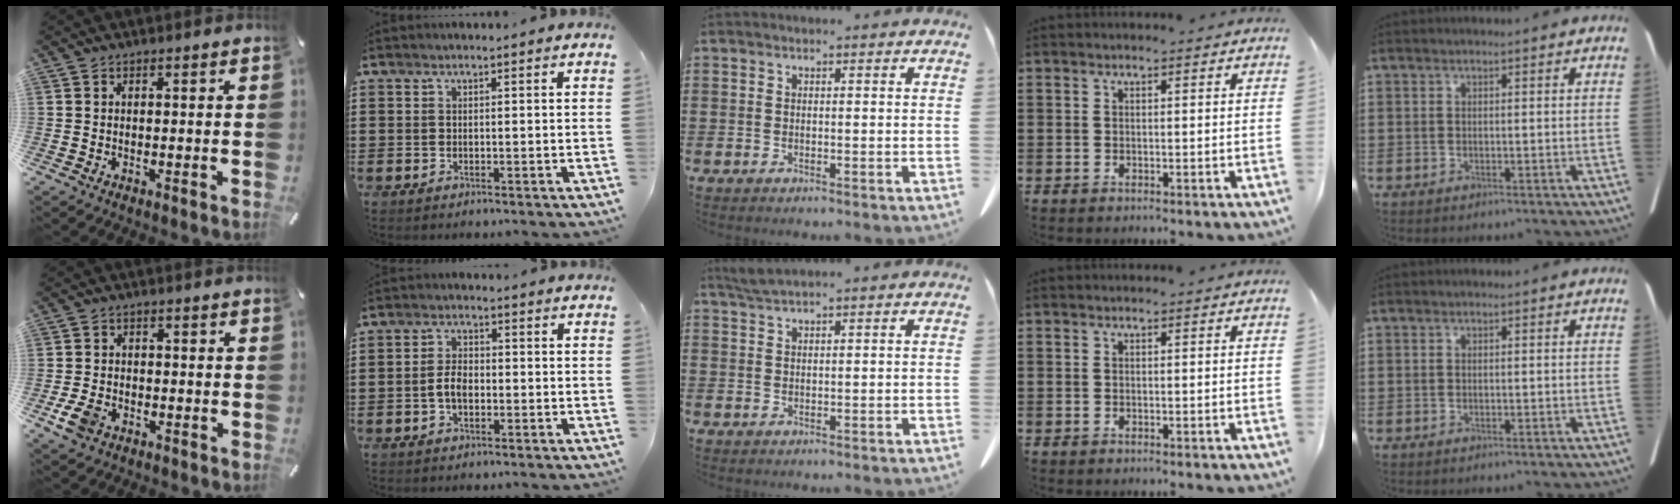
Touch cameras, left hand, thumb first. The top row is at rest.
{"thumb": {"total": 5.2, "force": [-2.3, 3.7, 2.8], "torque": [-0.070, 0.004, -0.046]}, "index": {"total": 3.6, "force": [-0.8, 1.9, 3.0], "torque": [-0.070, 0.002, -0.019]}, "middle": {"total": 1.9, "force": [1.7, 0.1, 0.8], "torque": [-0.021, -0.002, 0.034]}}